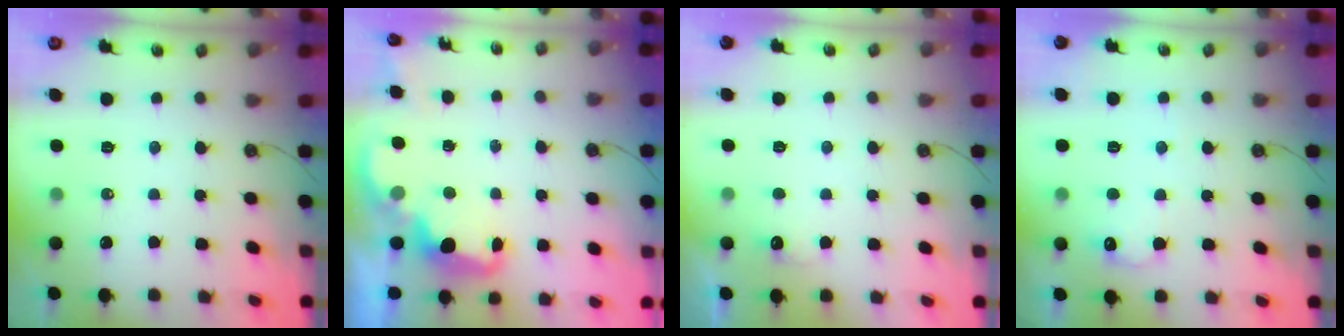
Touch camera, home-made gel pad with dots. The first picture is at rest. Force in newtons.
{"total": 2.7, "press": 2.6, "slide": 0.7}
{"total": 4.3, "press": 4.1, "slide": 1.2}
{"total": 7.1, "press": 7.1, "slide": 0.5}